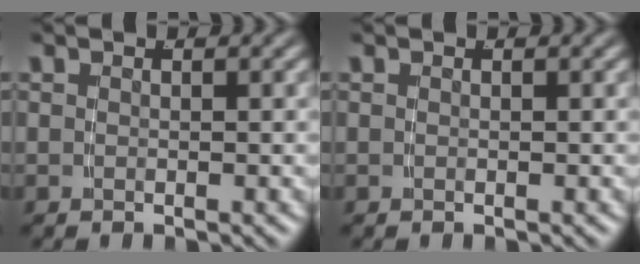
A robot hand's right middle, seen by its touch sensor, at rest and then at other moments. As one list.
[{"total": 0.0}]